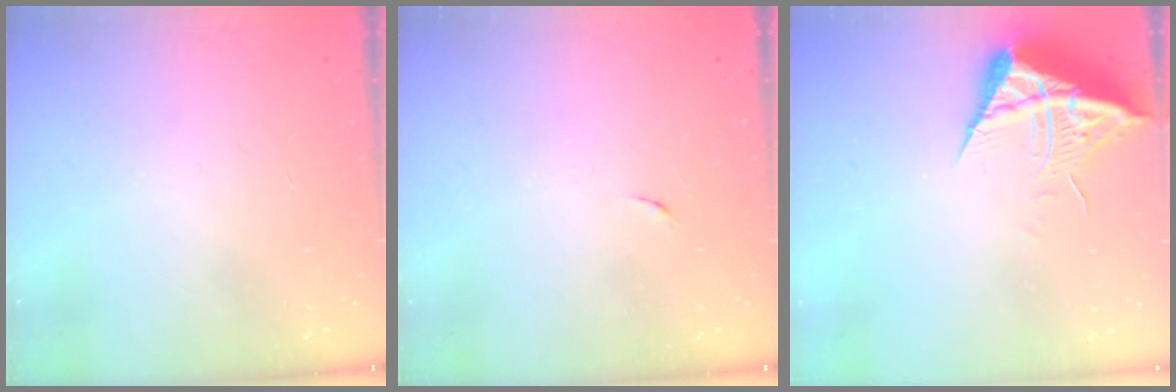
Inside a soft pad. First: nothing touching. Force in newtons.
{"total": 4.0, "press": 3.9, "slide": 0.8}
{"total": 13.1, "press": 13.1, "slide": 0.9}